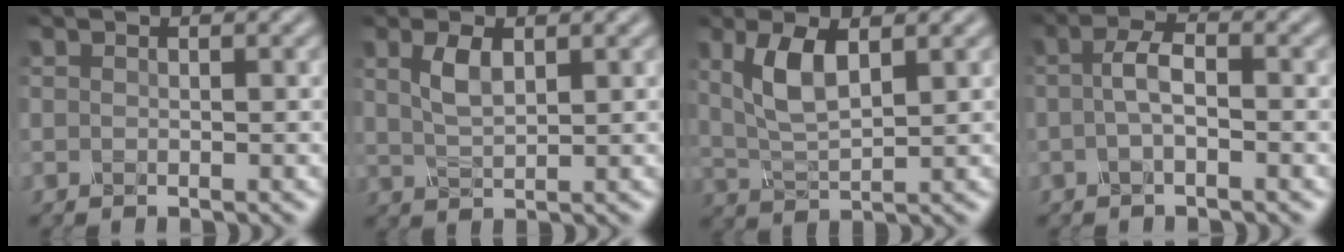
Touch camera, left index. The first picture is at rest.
{"total": 2.6, "force": [1.3, 0.9, 2.1], "torque": [-0.051, 0.005, 0.028]}
{"total": 4.3, "force": [1.7, 1.4, 3.7], "torque": [-0.086, 0.001, 0.035]}
{"total": 2.3, "force": [-0.2, 0.6, 2.2], "torque": [-0.047, 0.008, -0.010]}